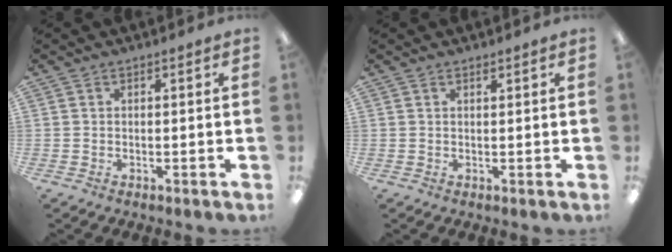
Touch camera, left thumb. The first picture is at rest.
{"total": 0.7, "force": [0.6, 0.2, 0.1], "torque": [-0.003, -0.001, 0.012]}